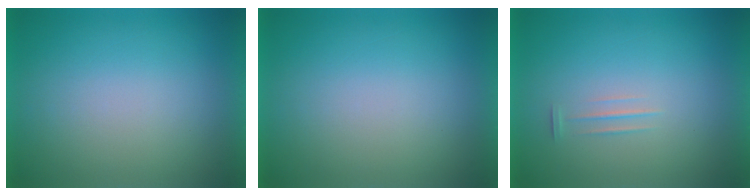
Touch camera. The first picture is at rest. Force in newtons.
{"total": 1.0}
{"total": 1.1}